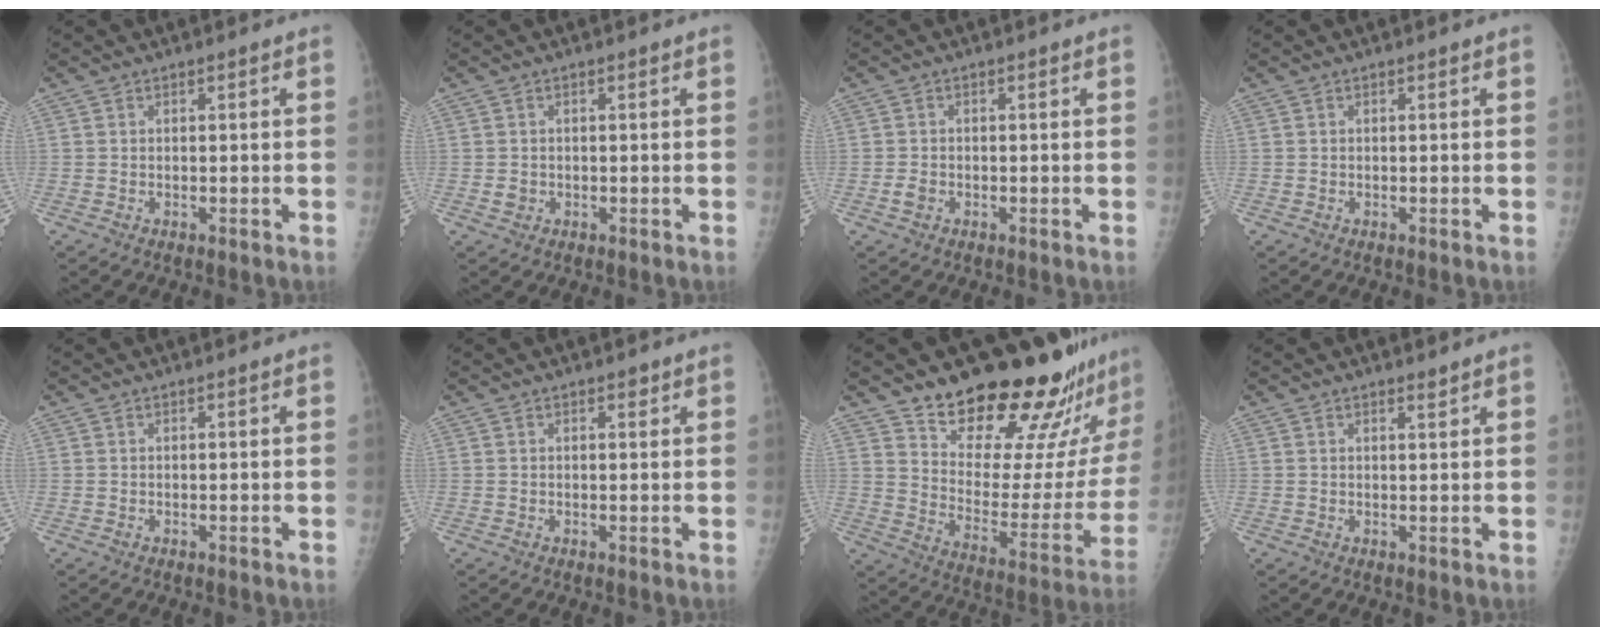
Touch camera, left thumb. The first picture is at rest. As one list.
[{"total": 1.5, "force": [-0.2, 1.3, 0.6], "torque": [-0.005, 0.002, 0.000]}, {"total": 1.8, "force": [-0.7, 1.3, 1.0], "torque": [-0.016, 0.002, -0.013]}, {"total": 0.0}, {"total": 0.0}, {"total": 1.0, "force": [0.6, 0.5, 0.5], "torque": [-0.001, -0.003, 0.007]}, {"total": 26.0, "force": [22.7, 6.8, 10.8], "torque": [-0.117, -0.172, 0.308]}, {"total": 1.1, "force": [1.0, 0.3, 0.5], "torque": [-0.006, -0.008, 0.016]}]